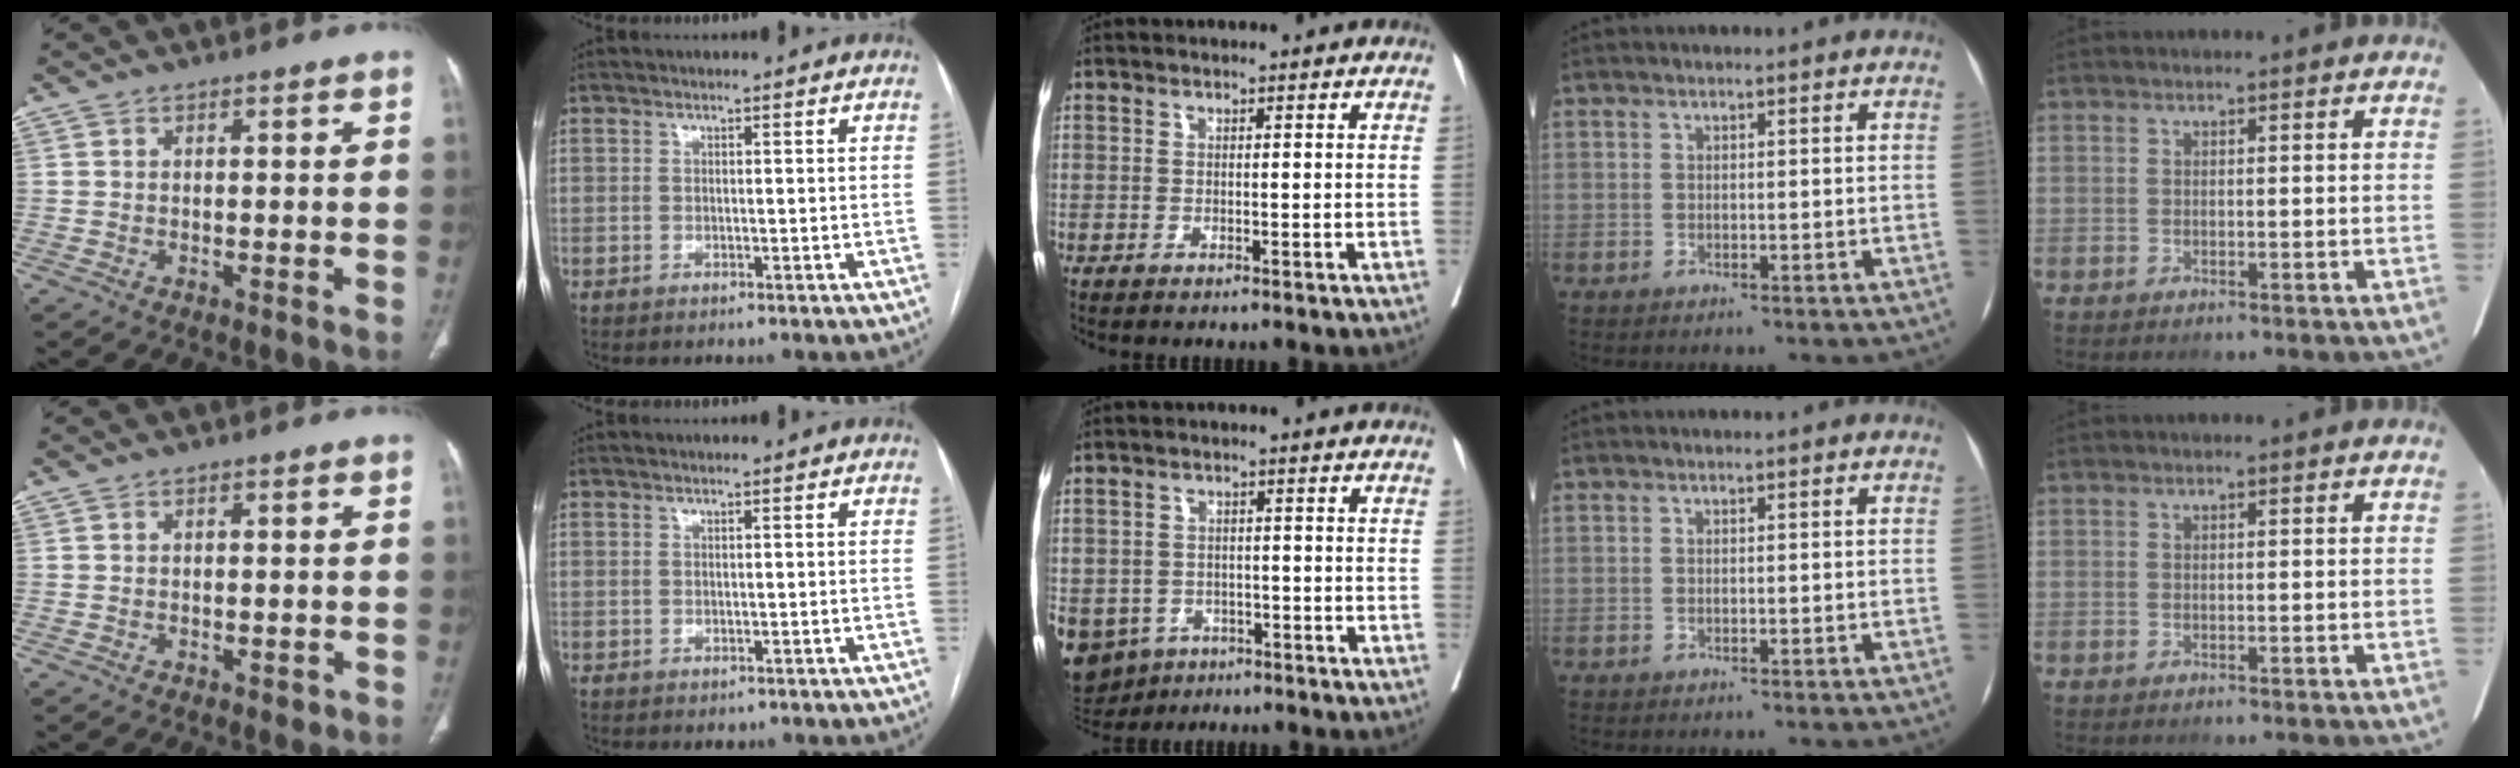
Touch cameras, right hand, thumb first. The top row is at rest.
{"thumb": {"total": 1.3, "force": [-0.2, 0.8, 1.0], "torque": [-0.009, -0.002, -0.001]}, "index": {"total": 0.6, "force": [0.0, 0.5, 0.4], "torque": [-0.001, 0.000, 0.003]}, "middle": {"total": 11.1, "force": [-6.2, 8.7, 3.1], "torque": [-0.090, -0.004, -0.084]}}